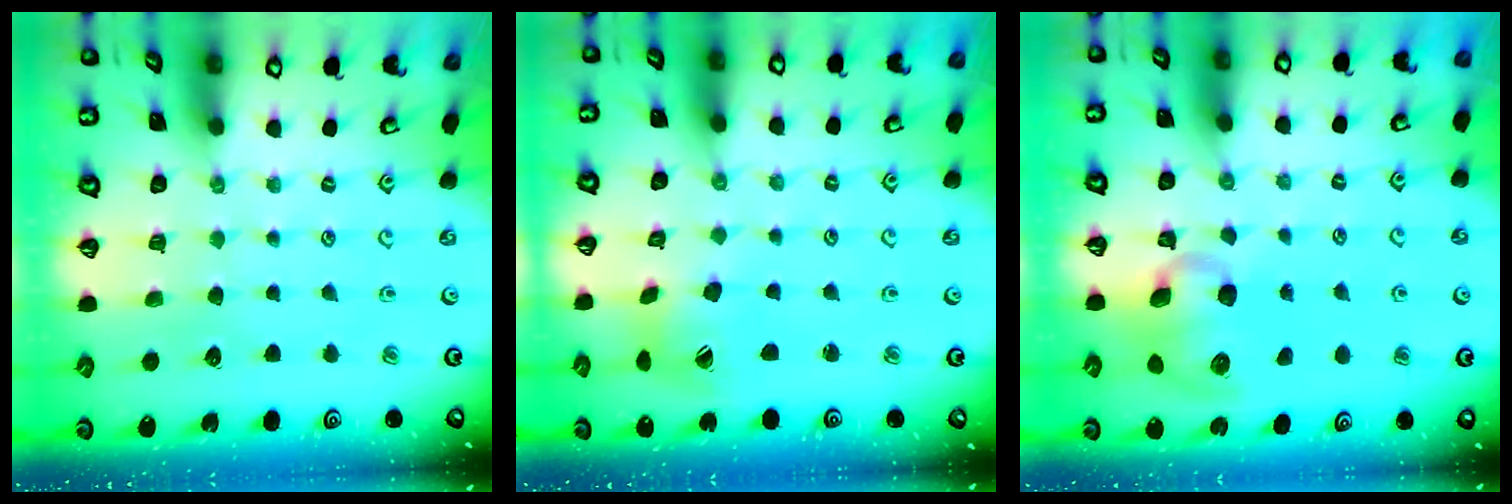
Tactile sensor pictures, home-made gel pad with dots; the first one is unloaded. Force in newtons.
{"total": 8.8, "press": 8.8, "slide": 1.2}
{"total": 10.9, "press": 10.8, "slide": 1.4}